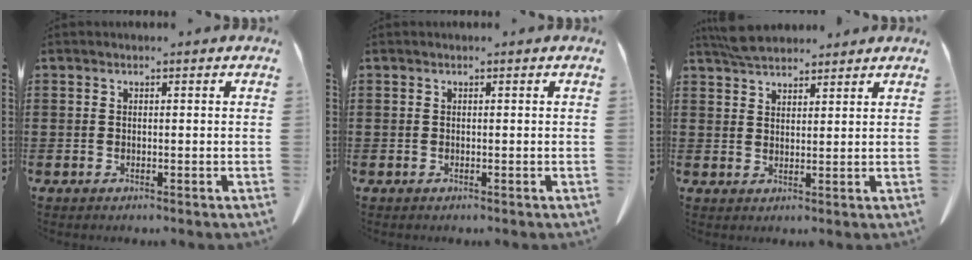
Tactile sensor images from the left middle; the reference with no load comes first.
{"total": 0.0}
{"total": 3.7, "force": [3.5, 1.0, 0.9], "torque": [-0.027, -0.005, 0.068]}